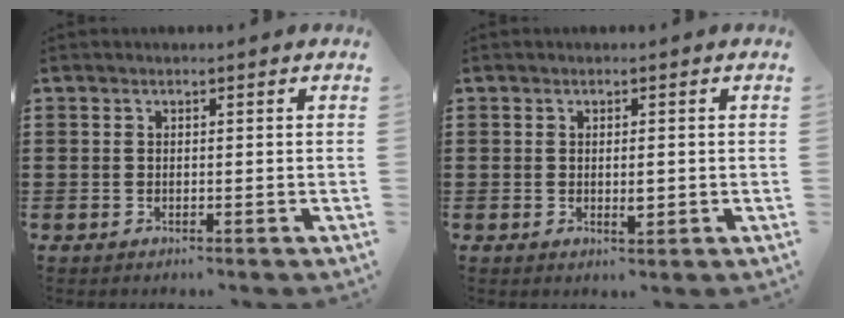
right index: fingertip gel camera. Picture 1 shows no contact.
{"total": 2.0, "force": [-0.2, 0.5, 1.9], "torque": [-0.033, -0.002, -0.003]}